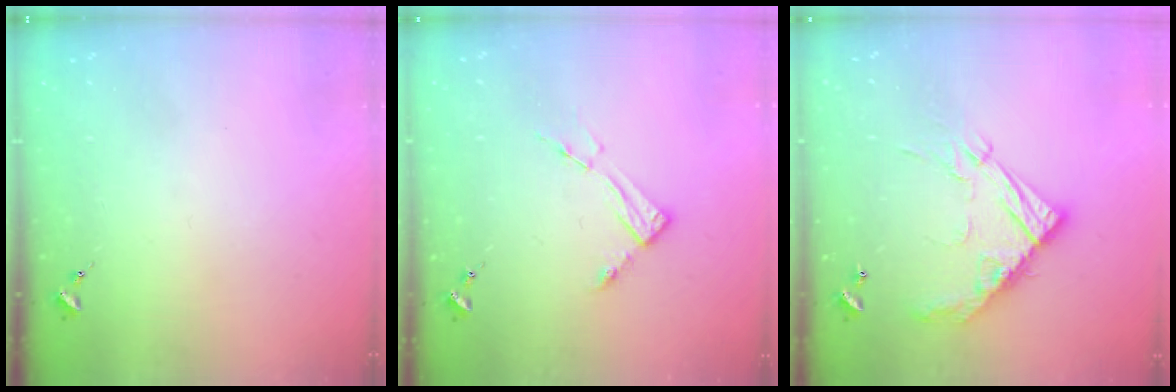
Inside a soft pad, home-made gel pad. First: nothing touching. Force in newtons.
{"total": 6.2, "press": 6.2, "slide": 0.4}
{"total": 16.5, "press": 16.5, "slide": 1.5}